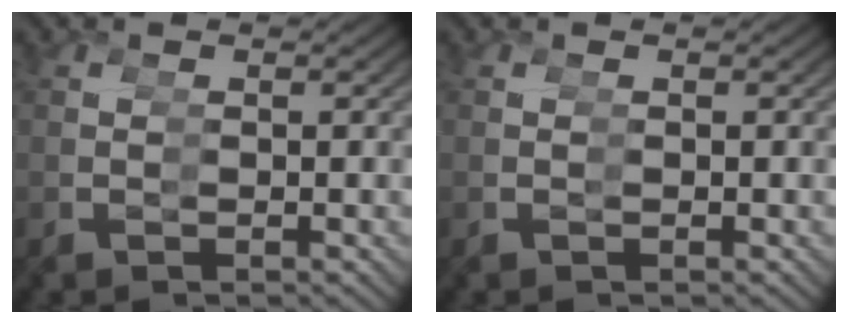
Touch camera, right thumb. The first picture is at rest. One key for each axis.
{"total": 0.0}